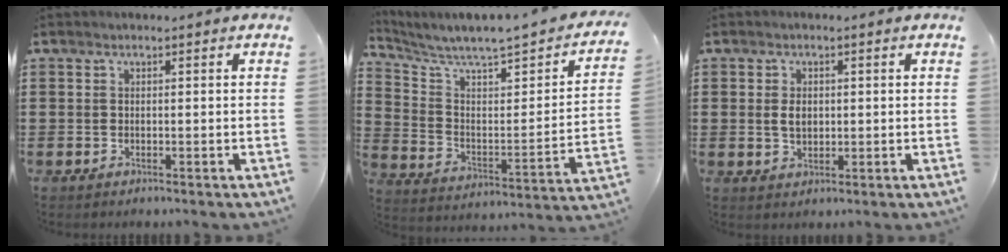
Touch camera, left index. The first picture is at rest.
{"total": 4.4, "force": [3.7, 0.3, 2.3], "torque": [-0.069, -0.044, 0.053]}
{"total": 2.7, "force": [0.4, 1.7, 2.0], "torque": [-0.044, 0.006, 0.007]}